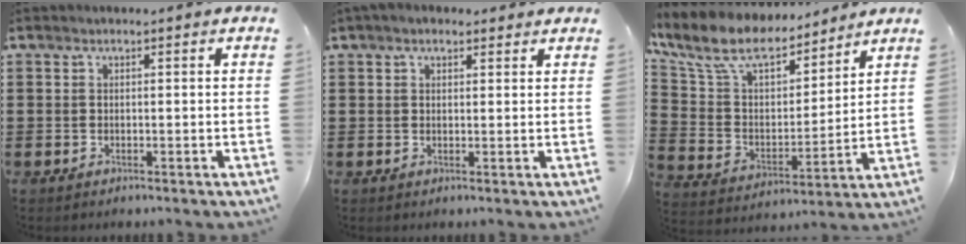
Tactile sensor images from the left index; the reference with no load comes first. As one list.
[{"total": 2.2, "force": [1.6, 1.1, 1.0], "torque": [-0.024, 0.010, 0.030]}, {"total": 11.1, "force": [9.0, 4.0, 5.0], "torque": [-0.140, -0.045, 0.159]}]